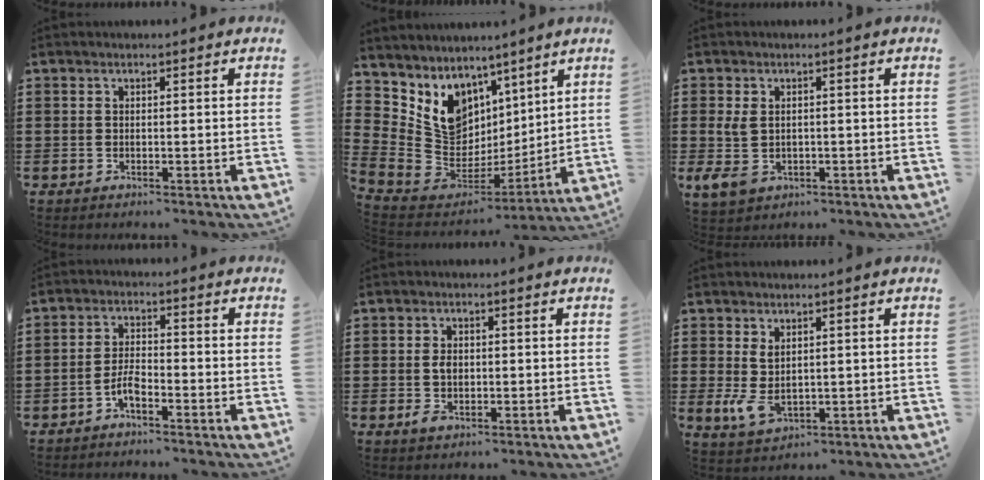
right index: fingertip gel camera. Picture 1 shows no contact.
{"total": 8.6, "force": [4.5, 7.0, 2.1], "torque": [-0.089, -0.045, 0.093]}
{"total": 4.6, "force": [-0.6, 3.0, 3.5], "torque": [-0.104, -0.009, -0.020]}
{"total": 3.4, "force": [-2.4, 1.2, 2.2], "torque": [-0.056, 0.003, -0.050]}
{"total": 2.6, "force": [-0.4, 1.7, 1.9], "torque": [-0.038, 0.004, -0.008]}
{"total": 4.0, "force": [0.1, 2.3, 3.3], "torque": [-0.079, -0.005, 0.001]}